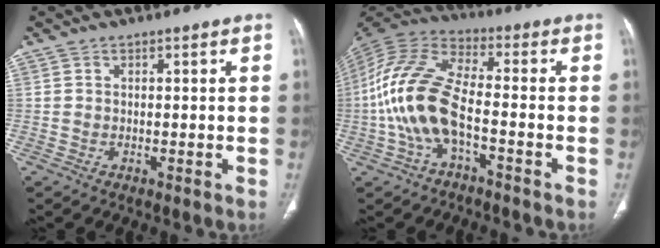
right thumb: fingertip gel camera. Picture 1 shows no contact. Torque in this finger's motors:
{"motor_torque": [1.36, 3.29, 2.12, 0.04, 0.68]}